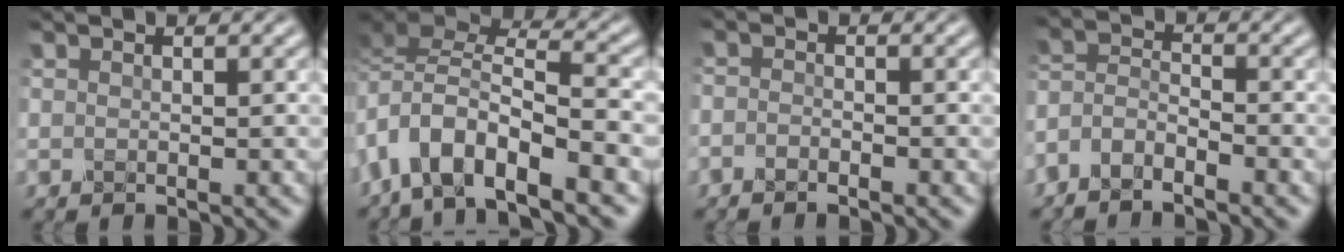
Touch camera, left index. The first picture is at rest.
{"total": 9.0, "force": [-5.2, 4.1, 6.1], "torque": [-0.113, 0.001, -0.102]}
{"total": 1.2, "force": [-1.0, 0.4, 0.6], "torque": [-0.013, 0.000, -0.023]}
{"total": 3.2, "force": [-2.7, 1.1, 1.4], "torque": [-0.030, 0.002, -0.066]}